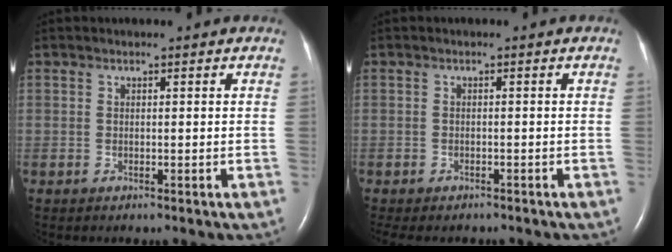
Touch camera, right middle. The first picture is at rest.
{"total": 7.3, "force": [-6.1, 2.9, 2.7], "torque": [-0.045, -0.002, -0.079]}